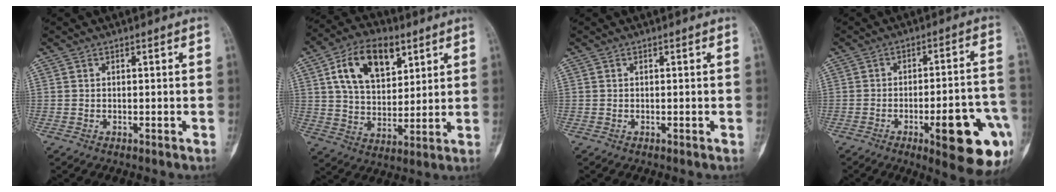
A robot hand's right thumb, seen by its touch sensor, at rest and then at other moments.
{"total": 15.2, "force": [6.7, 9.0, 10.3], "torque": [-0.148, -0.015, 0.121]}
{"total": 0.0}
{"total": 18.5, "force": [-7.2, 4.9, 16.3], "torque": [-0.158, 0.026, -0.082]}